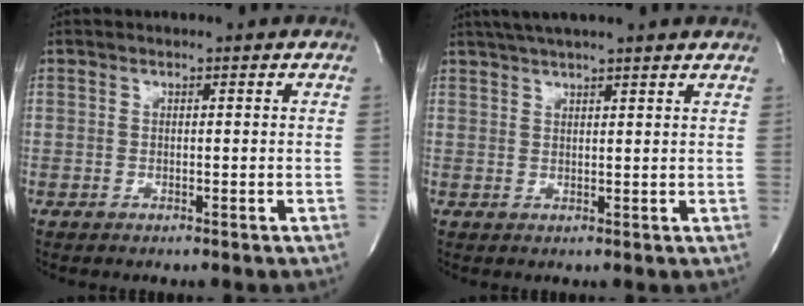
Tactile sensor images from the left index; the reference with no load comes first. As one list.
[{"total": 9.5, "force": [8.0, -0.3, 5.0], "torque": [-0.084, 0.035, 0.105]}]